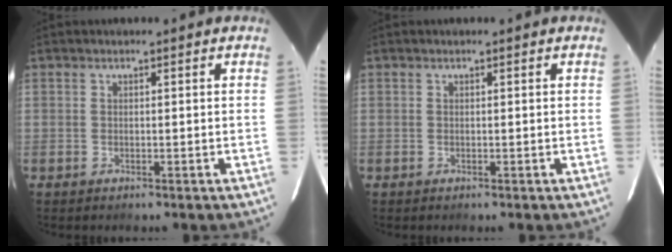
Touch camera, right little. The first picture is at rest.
{"total": 0.0}